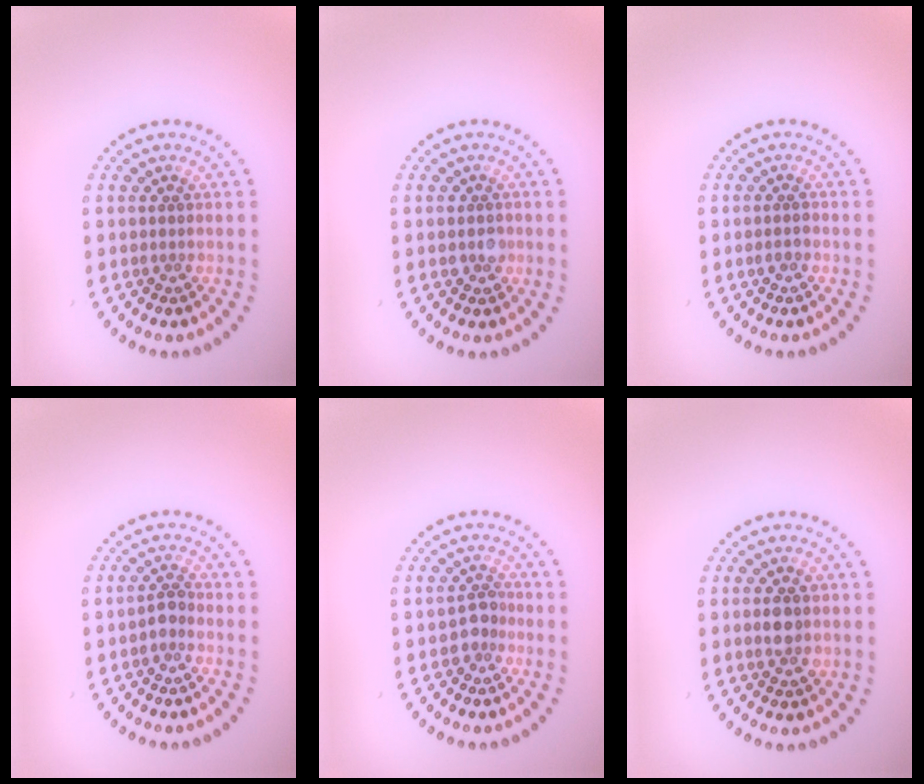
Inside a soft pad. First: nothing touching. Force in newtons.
{"total": 1.3, "press": 1.2, "slide": 0.6}
{"total": 0.9, "press": 0.9, "slide": 0.3}
{"total": 1.5, "press": 1.2, "slide": 0.8}
{"total": 1.7, "press": 1.4, "slide": 1.0}
{"total": 2.6, "press": 2.5, "slide": 0.3}